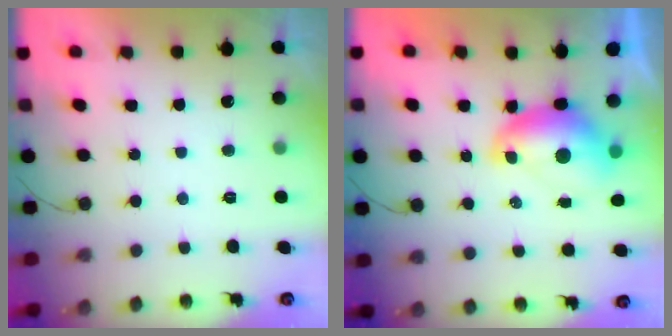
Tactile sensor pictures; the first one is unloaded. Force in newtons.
{"total": 9.2, "press": 9.1, "slide": 0.9}